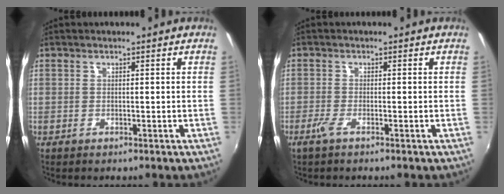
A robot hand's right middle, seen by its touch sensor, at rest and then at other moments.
{"total": 2.1, "force": [-1.4, 0.1, 1.6], "torque": [-0.037, -0.006, -0.030]}